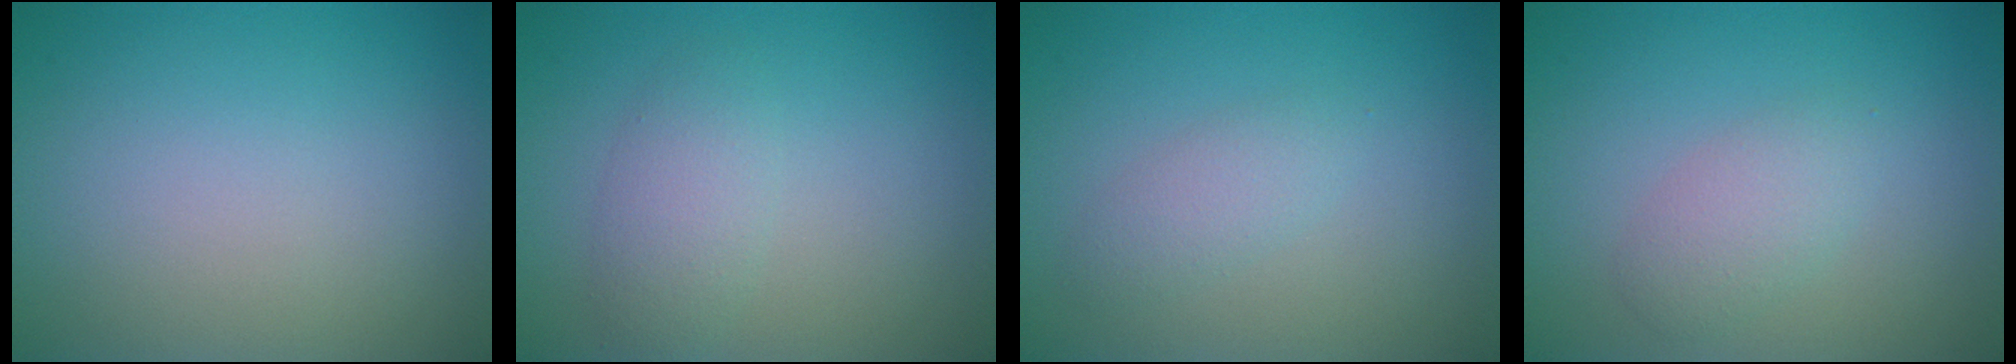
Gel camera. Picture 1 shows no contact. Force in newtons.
{"total": 2.4, "press": 2.4, "slide": 0.0}
{"total": 1.7, "press": 1.7, "slide": 0.0}
{"total": 2.2, "press": 2.2, "slide": 0.0}